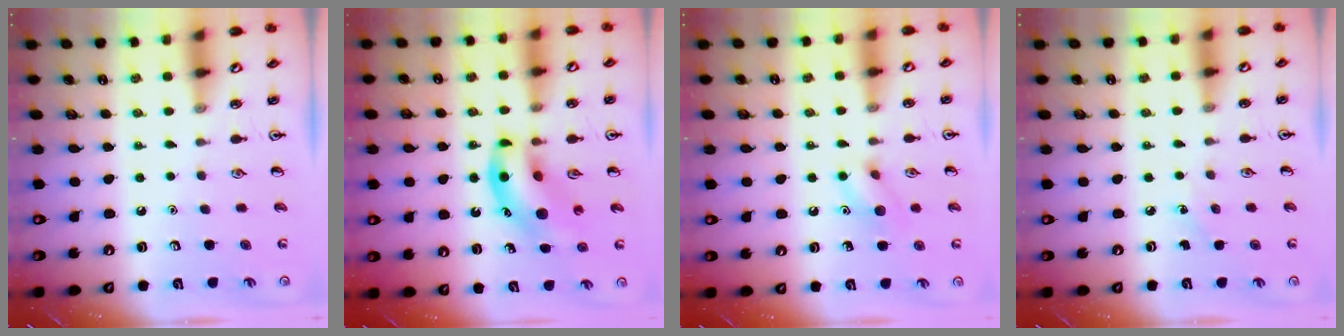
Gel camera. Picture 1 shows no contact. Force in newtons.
{"total": 11.1, "press": 10.8, "slide": 2.6}
{"total": 8.1, "press": 8.1, "slide": 0.5}
{"total": 3.0, "press": 2.8, "slide": 1.1}